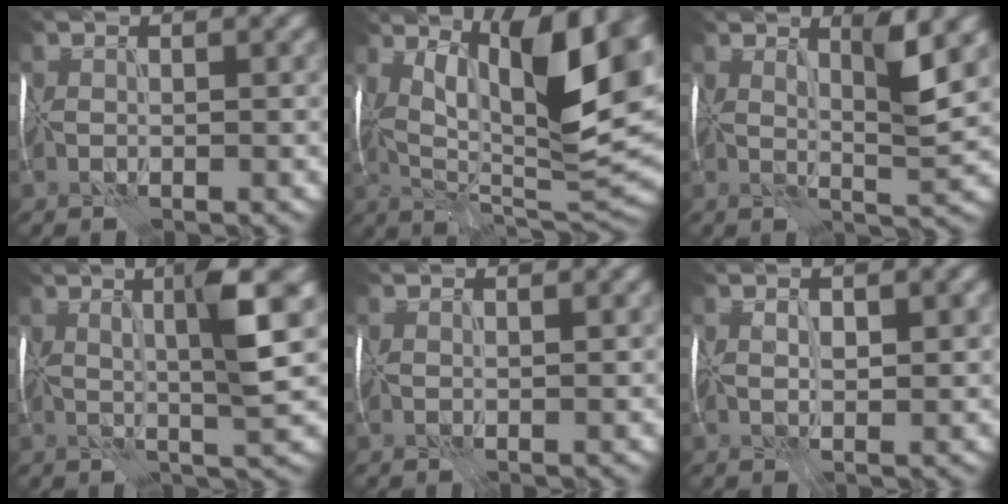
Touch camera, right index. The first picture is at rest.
{"total": 12.9, "force": [4.6, 3.4, 11.6], "torque": [-0.182, -0.001, 0.082]}
{"total": 4.1, "force": [2.2, 0.3, 3.5], "torque": [-0.051, 0.000, 0.040]}
{"total": 6.1, "force": [2.1, 0.2, 5.7], "torque": [-0.086, 0.010, 0.038]}
{"total": 0.6, "force": [0.6, 0.0, 0.3], "torque": [-0.004, 0.000, 0.012]}
{"total": 2.5, "force": [0.9, 1.2, 2.0], "torque": [-0.025, 0.001, 0.022]}